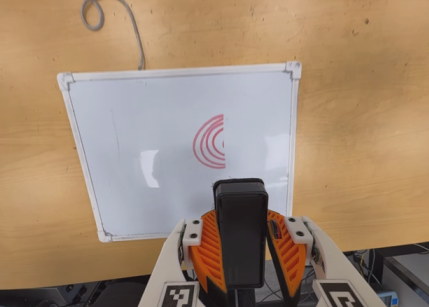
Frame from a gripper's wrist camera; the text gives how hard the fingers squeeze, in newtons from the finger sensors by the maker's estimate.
{"total": 10.3, "left": 10.1, "right": 10.5}